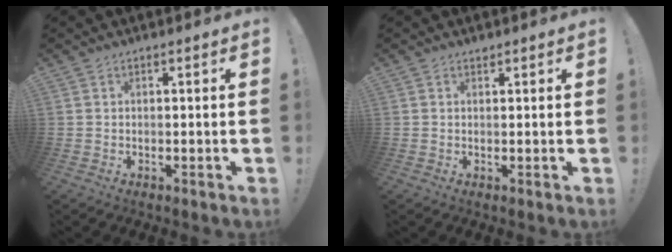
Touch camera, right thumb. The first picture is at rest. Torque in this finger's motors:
{"motor_torque": [-0.39, -0.17, -0.04, 0.31, 0.00]}